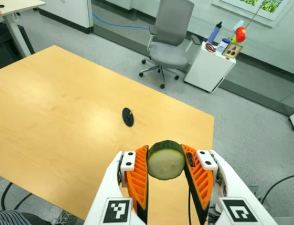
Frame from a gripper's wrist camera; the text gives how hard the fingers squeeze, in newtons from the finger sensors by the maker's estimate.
{"total": 11.0, "left": 10.8, "right": 11.3}